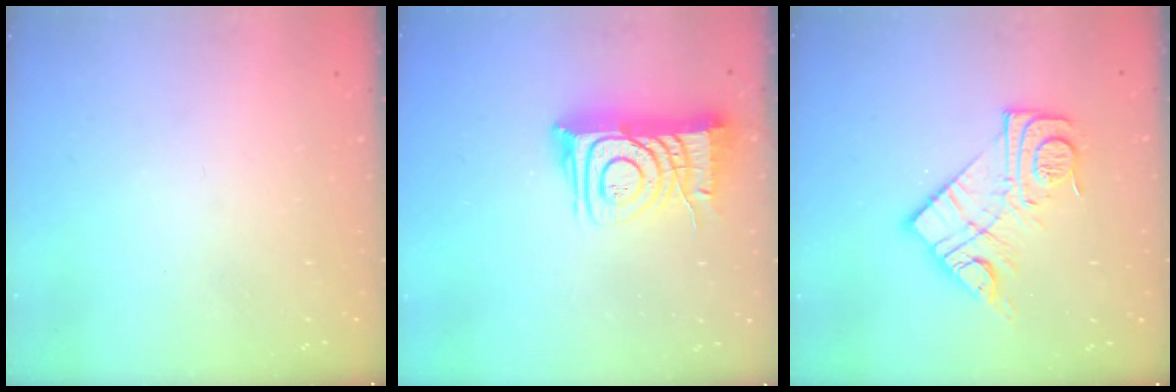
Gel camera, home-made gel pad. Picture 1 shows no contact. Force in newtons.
{"total": 14.3, "press": 14.2, "slide": 1.6}
{"total": 14.6, "press": 14.5, "slide": 0.8}